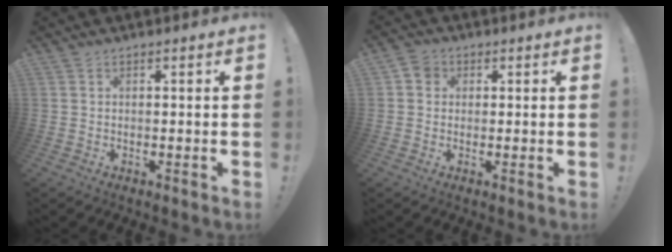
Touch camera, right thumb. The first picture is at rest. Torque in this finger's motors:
{"motor_torque": [0.01, 0.10, 0.22, -0.03, -0.03]}